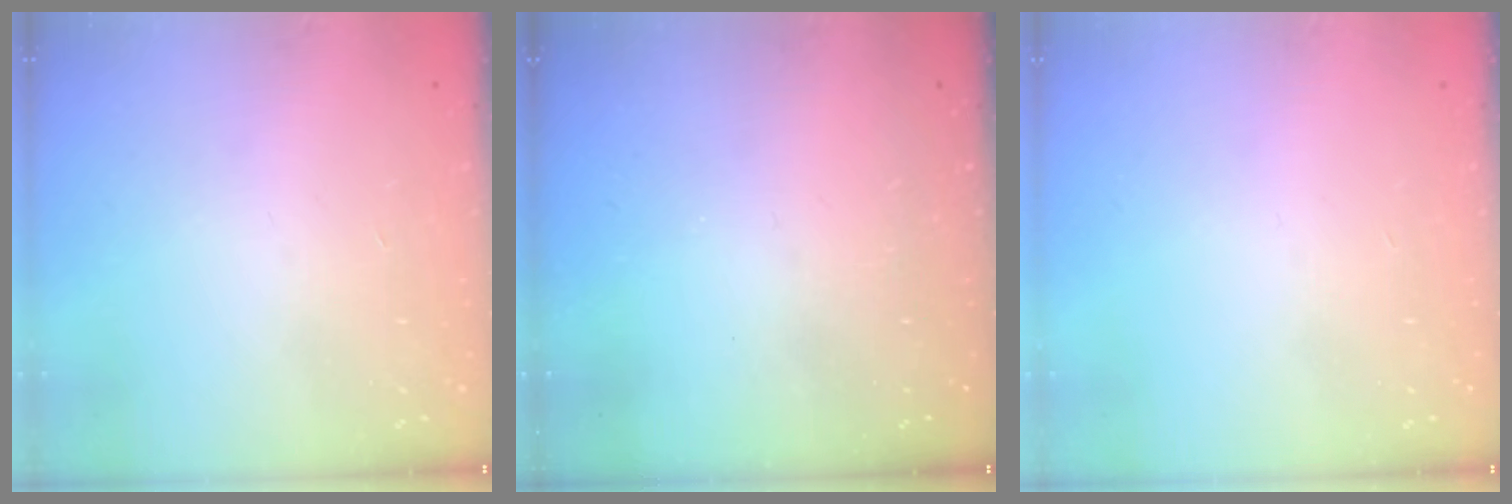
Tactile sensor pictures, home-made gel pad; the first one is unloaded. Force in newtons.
{"total": 0.0}
{"total": 0.0}